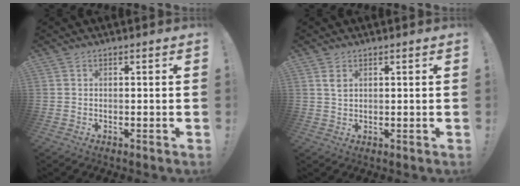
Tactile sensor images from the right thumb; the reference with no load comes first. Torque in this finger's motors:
{"motor_torque": [0.06, 0.41, -0.25, 0.00, 0.11]}